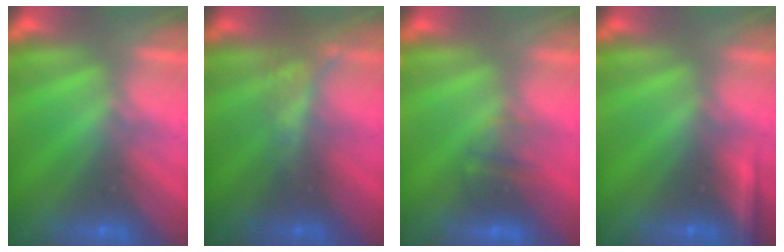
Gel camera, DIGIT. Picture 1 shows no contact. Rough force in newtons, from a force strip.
{"total": 2.1}
{"total": 2.2}
{"total": 2.3}